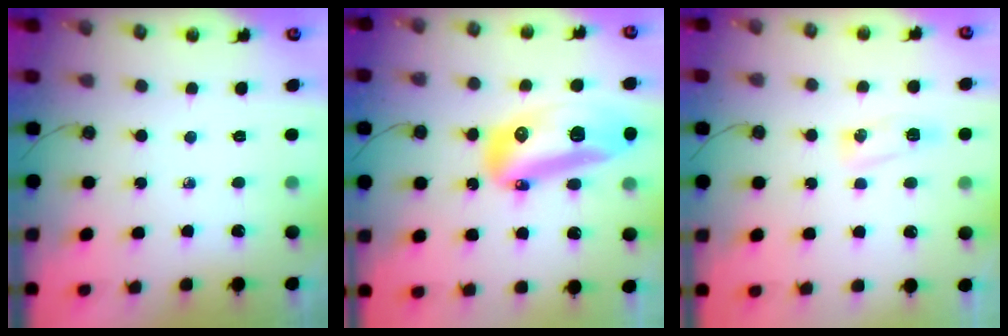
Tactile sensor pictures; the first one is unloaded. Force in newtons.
{"total": 19.0, "press": 18.8, "slide": 2.6}
{"total": 16.3, "press": 7.0, "slide": 14.8}